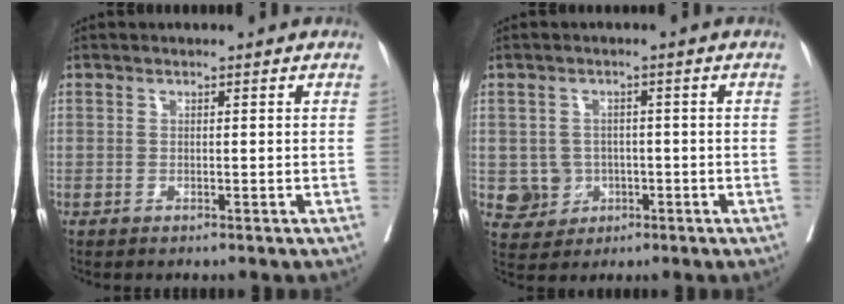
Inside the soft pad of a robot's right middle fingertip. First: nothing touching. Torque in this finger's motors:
{"motor_torque": [0.05, -0.23, 0.00, 0.00]}